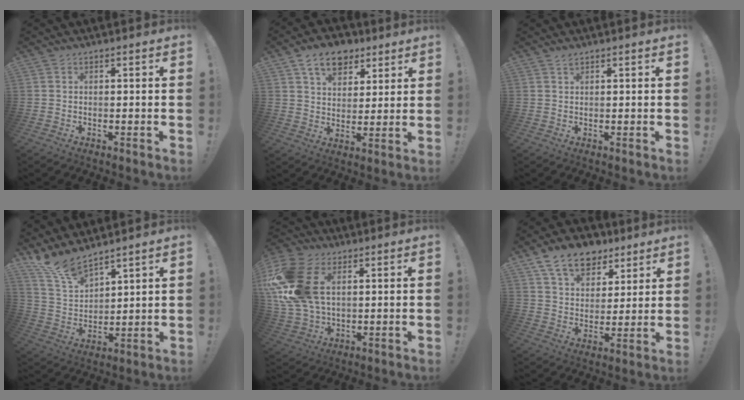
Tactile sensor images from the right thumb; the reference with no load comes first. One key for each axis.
{"total": 11.8, "fx": 6.9, "fy": 7.8, "fz": 5.5, "tx": -0.083, "ty": -0.030, "tz": 0.130}
{"total": 1.2, "fx": 0.9, "fy": 0.3, "fz": 0.6, "tx": -0.009, "ty": -0.001, "tz": 0.016}
{"total": 10.8, "fx": 9.8, "fy": 2.8, "fz": 3.4, "tx": -0.093, "ty": -0.070, "tz": 0.189}
{"total": 22.0, "fx": 5.0, "fy": 14.8, "fz": 15.5, "tx": -0.312, "ty": -0.009, "tz": 0.096}
{"total": 13.8, "fx": 9.0, "fy": 8.5, "fz": 6.2, "tx": -0.103, "ty": -0.050, "tz": 0.169}